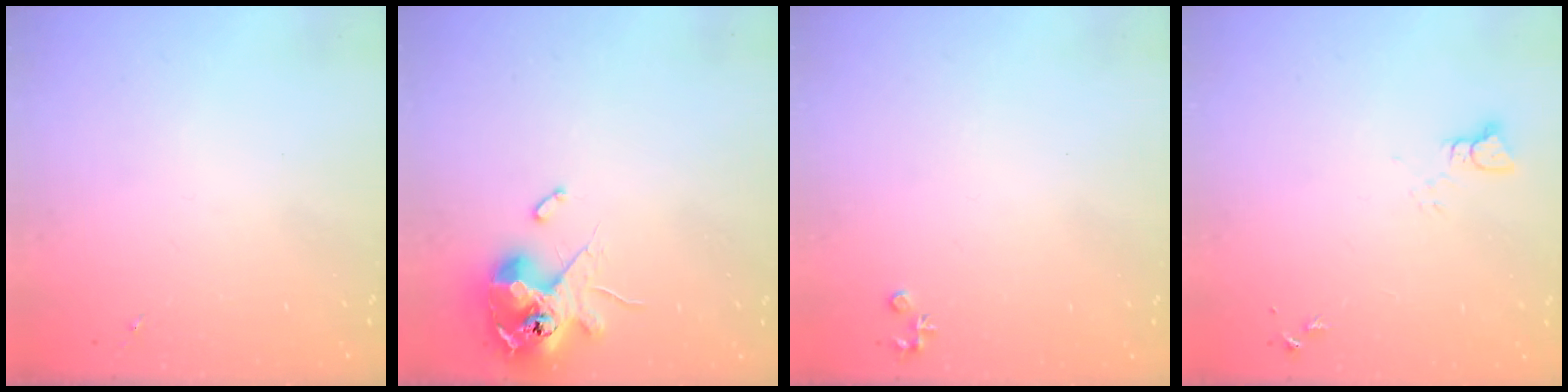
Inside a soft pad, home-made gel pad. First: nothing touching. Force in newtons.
{"total": 12.4, "press": 12.2, "slide": 2.1}
{"total": 3.7, "press": 3.6, "slide": 0.4}
{"total": 2.2, "press": 2.2, "slide": 0.2}